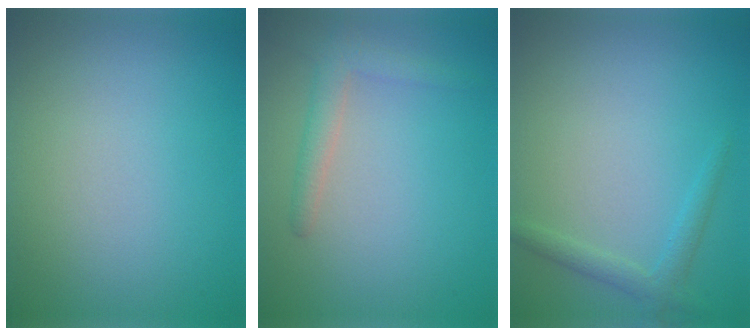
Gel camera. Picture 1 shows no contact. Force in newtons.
{"total": 2.2, "press": 2.1, "slide": 0.2}
{"total": 1.8, "press": 1.7, "slide": 0.1}